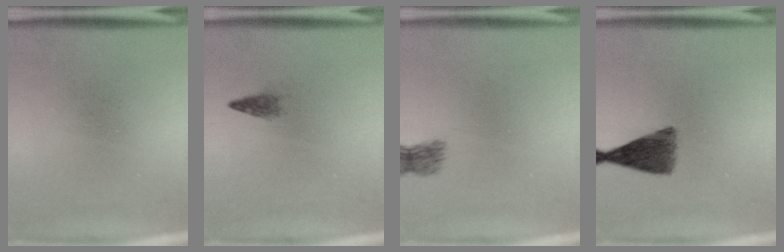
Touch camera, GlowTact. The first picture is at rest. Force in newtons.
{"total": 1.3}
{"total": 2.1}
{"total": 6.3}